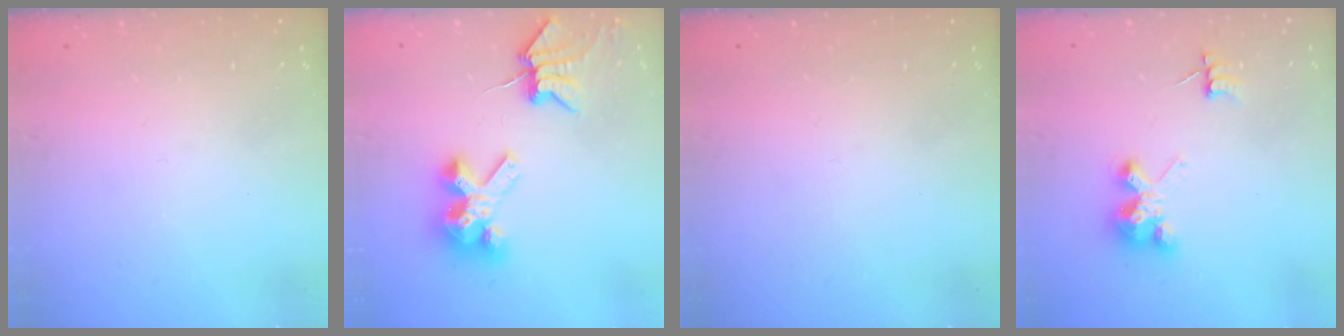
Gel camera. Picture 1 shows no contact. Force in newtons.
{"total": 9.1, "press": 9.1, "slide": 1.2}
{"total": 0.0}
{"total": 4.5, "press": 4.5, "slide": 0.1}